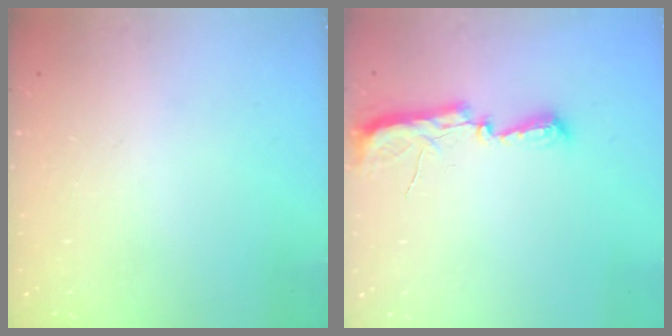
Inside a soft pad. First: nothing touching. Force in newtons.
{"total": 7.4, "press": 7.4, "slide": 0.7}